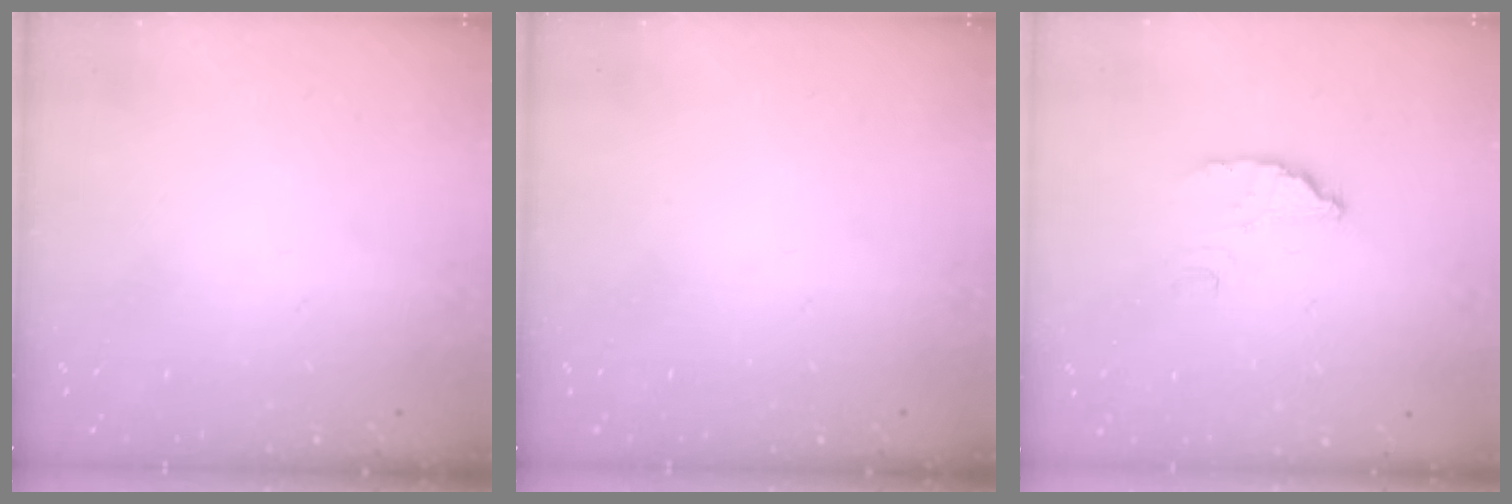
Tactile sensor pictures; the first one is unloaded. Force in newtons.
{"total": 0.0}
{"total": 3.1, "press": 3.1, "slide": 0.4}